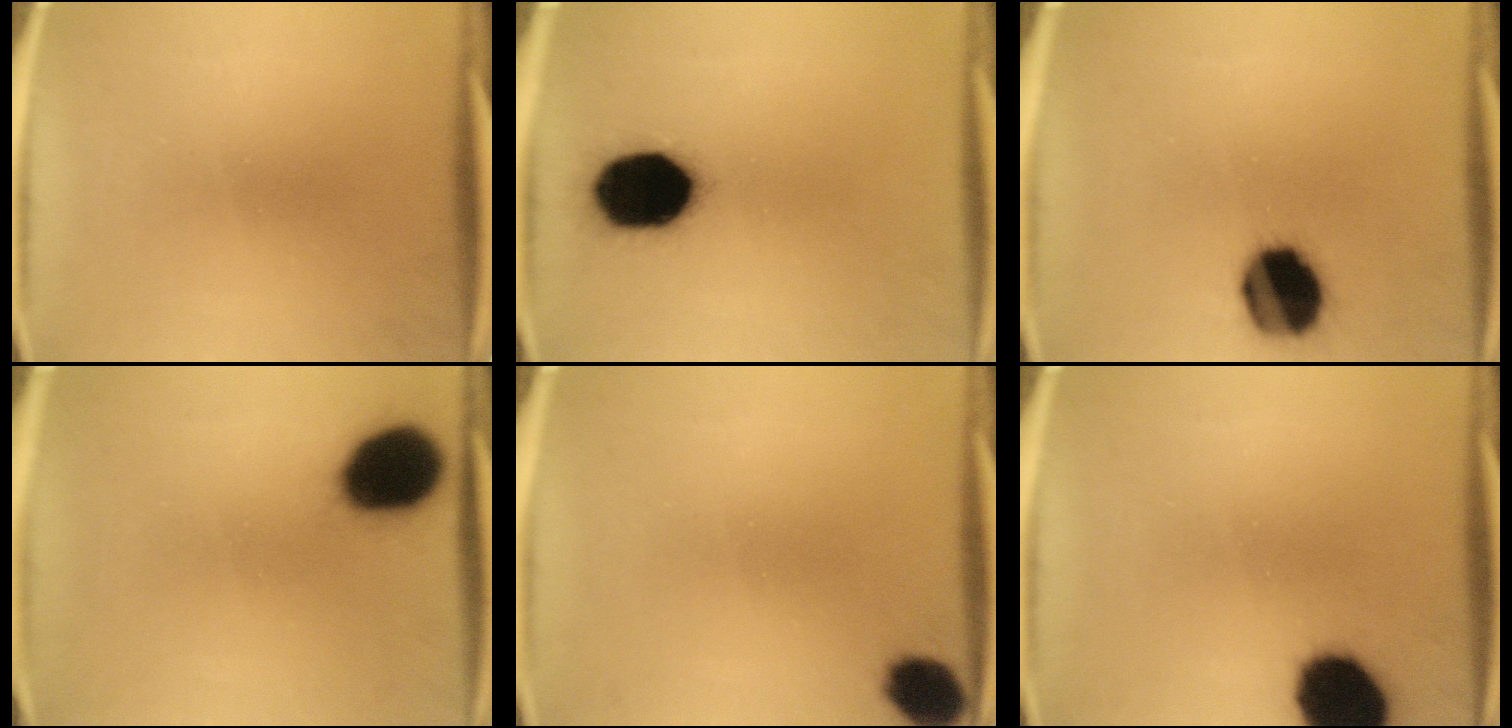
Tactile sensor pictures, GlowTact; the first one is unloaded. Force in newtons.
{"total": 19.1}
{"total": 15.6}
{"total": 16.9}
{"total": 6.7}
{"total": 15.7}